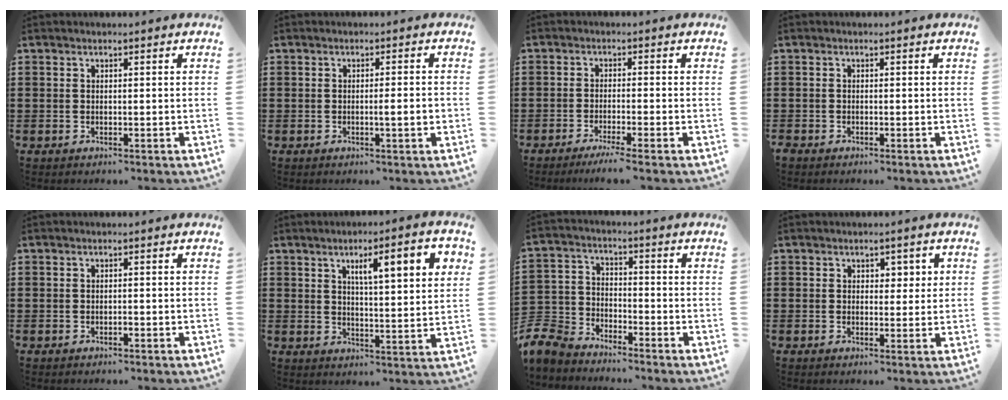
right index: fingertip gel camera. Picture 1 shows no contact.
{"total": 2.6, "force": [-0.5, 0.0, 2.6], "torque": [-0.041, -0.005, -0.011]}
{"total": 2.4, "force": [-1.9, -0.4, 1.5], "torque": [-0.030, -0.005, -0.037]}
{"total": 0.6, "force": [-0.6, 0.3, 0.0], "torque": [-0.002, 0.001, -0.013]}
{"total": 0.7, "force": [-0.5, 0.2, 0.5], "torque": [-0.011, -0.003, -0.008]}
{"total": 7.4, "force": [3.1, 1.4, 6.6], "torque": [-0.118, -0.001, 0.045]}
{"total": 7.1, "force": [-6.7, 2.2, 1.1], "torque": [-0.056, 0.001, -0.142]}
{"total": 2.2, "force": [0.9, 1.7, 1.2], "torque": [-0.011, 0.003, 0.010]}